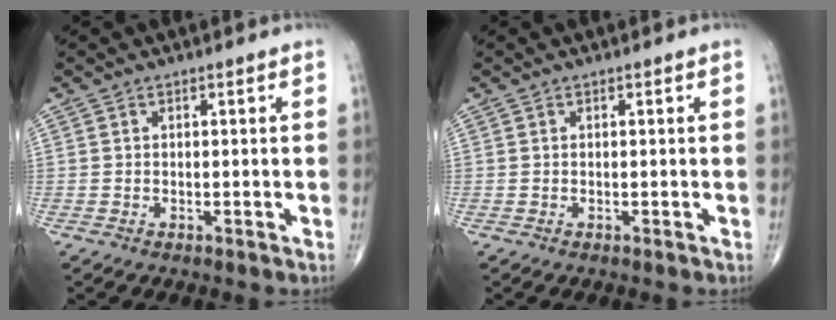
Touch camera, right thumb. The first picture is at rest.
{"total": 0.0}